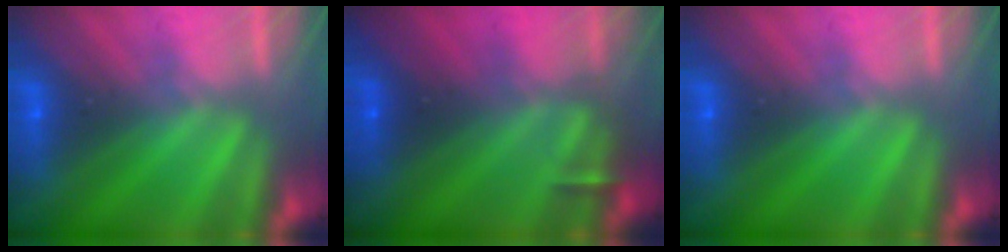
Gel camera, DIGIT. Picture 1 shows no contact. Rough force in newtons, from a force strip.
{"total": 3.1}
{"total": 0.0}